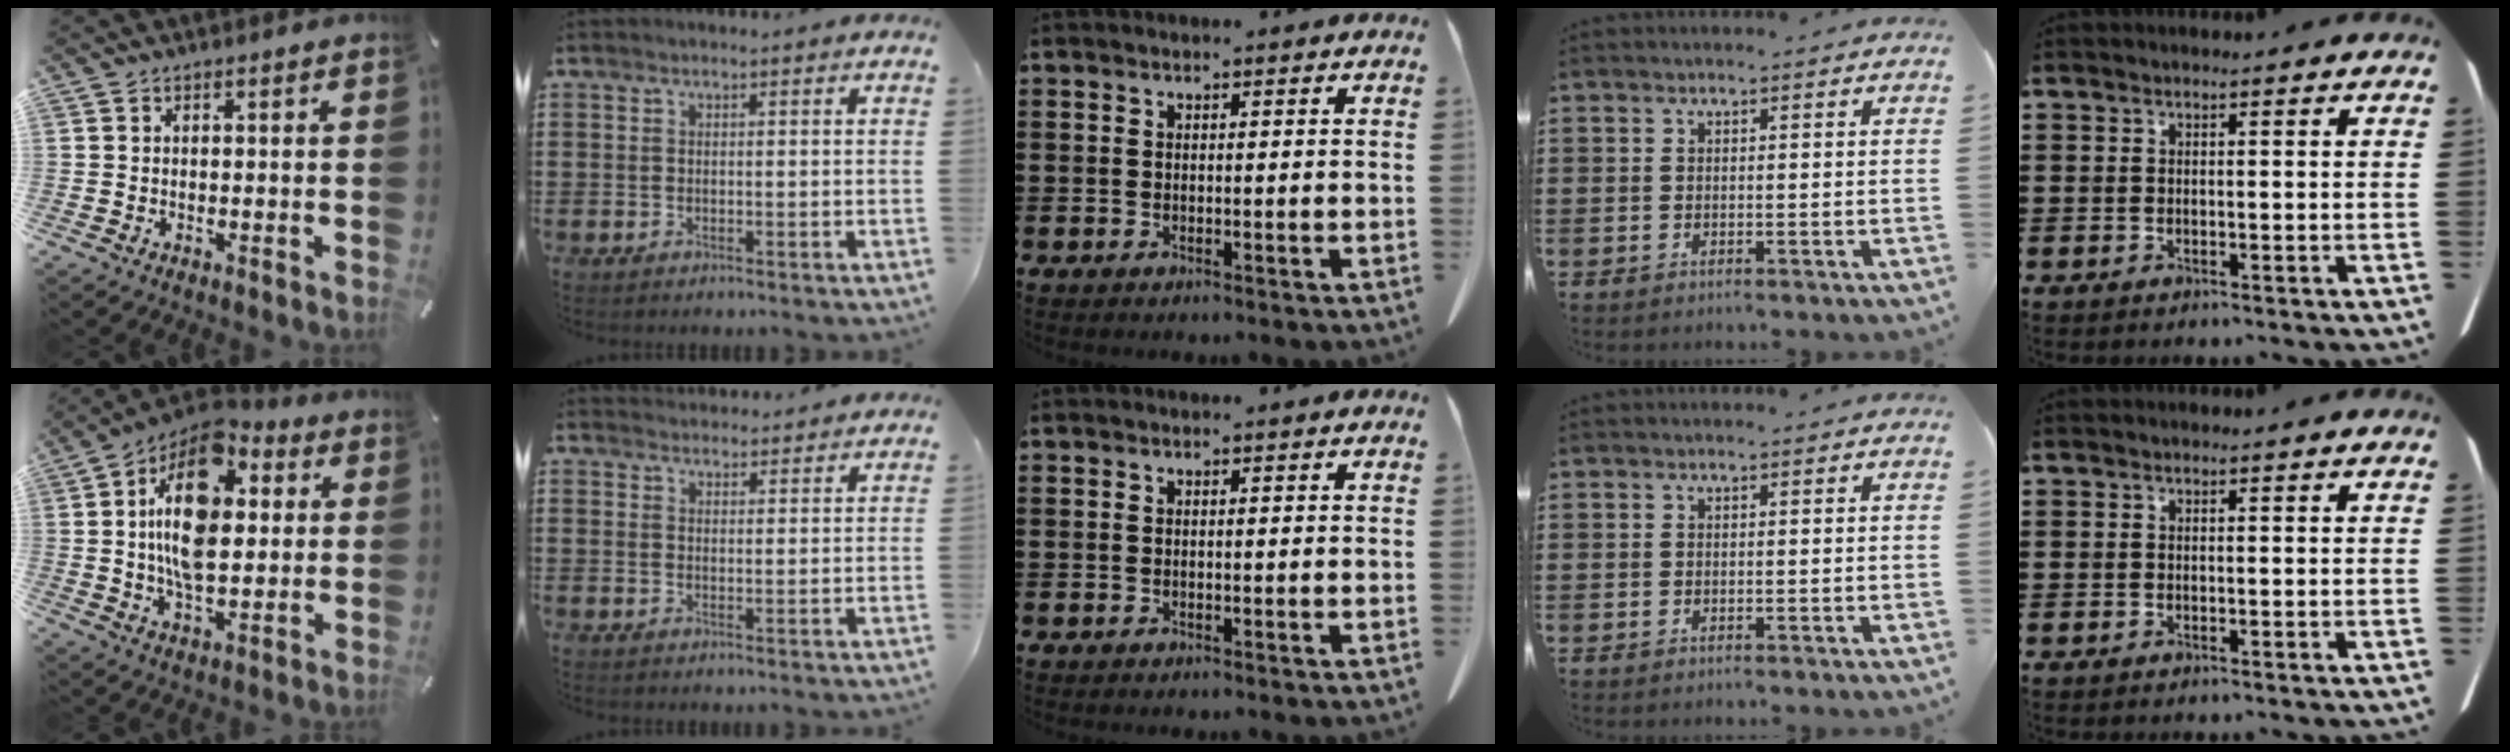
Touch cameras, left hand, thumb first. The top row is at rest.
{"thumb": {"total": 18.7, "force": [3.3, 11.3, 14.5], "torque": [-0.285, -0.010, 0.049]}, "index": {"total": 2.7, "force": [2.7, 0.2, -0.3], "torque": [-0.002, -0.007, 0.052]}}